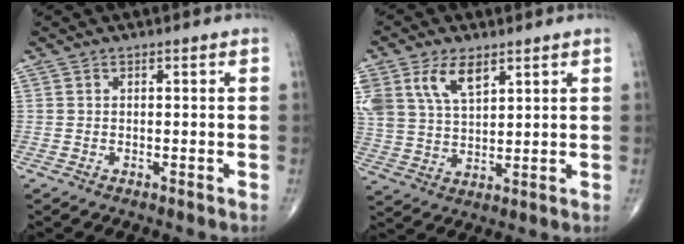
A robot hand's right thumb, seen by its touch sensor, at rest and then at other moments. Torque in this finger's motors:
{"motor_torque": [0.89, 2.25, 1.01, 0.58, 0.13]}